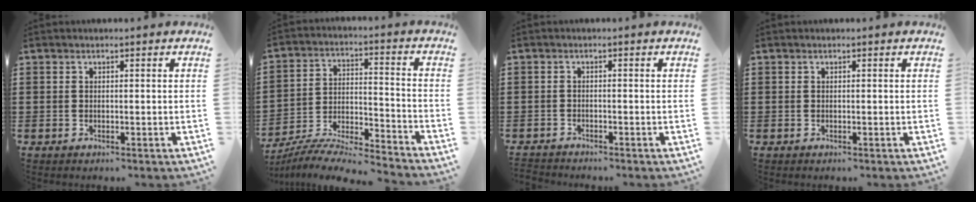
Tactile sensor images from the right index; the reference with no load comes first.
{"total": 6.8, "force": [-6.6, 0.4, 1.9], "torque": [-0.044, -0.008, -0.132]}
{"total": 1.5, "force": [-1.4, -0.1, -0.2], "torque": [-0.001, 0.000, -0.032]}
{"total": 0.0}